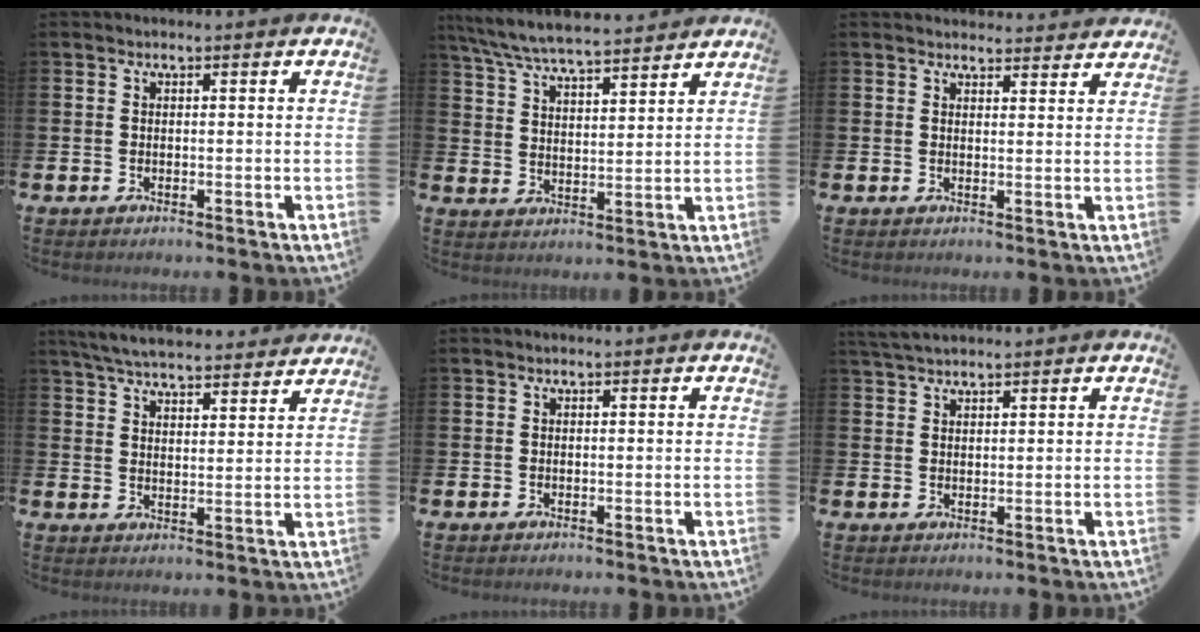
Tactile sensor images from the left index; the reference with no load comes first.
{"total": 6.9, "force": [6.6, 0.6, 1.8], "torque": [-0.063, -0.035, 0.119]}
{"total": 2.7, "force": [2.7, 0.5, -0.2], "torque": [0.009, -0.019, 0.046]}
{"total": 6.1, "force": [5.9, 0.7, 1.2], "torque": [-0.039, -0.036, 0.106]}
{"total": 0.0}
{"total": 2.8, "force": [2.6, 0.6, 0.8], "torque": [-0.019, -0.004, 0.048]}